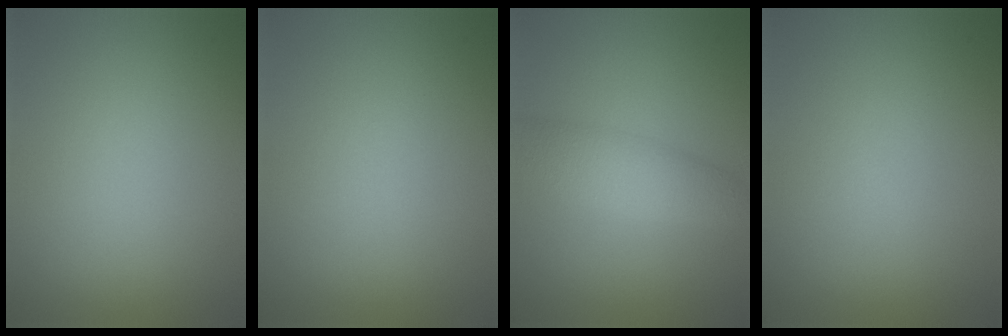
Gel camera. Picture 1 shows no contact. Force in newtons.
{"total": 0.0}
{"total": 3.7, "press": 3.7, "slide": 0.0}
{"total": 0.0}